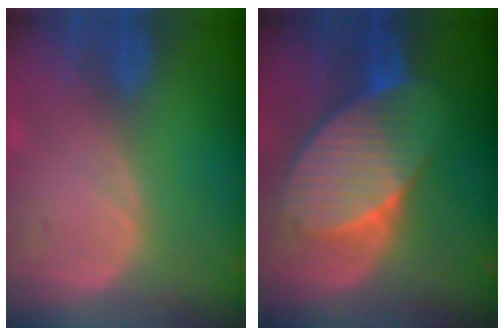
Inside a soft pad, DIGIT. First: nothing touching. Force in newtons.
{"total": 9.8, "press": 9.8, "slide": 0.4}